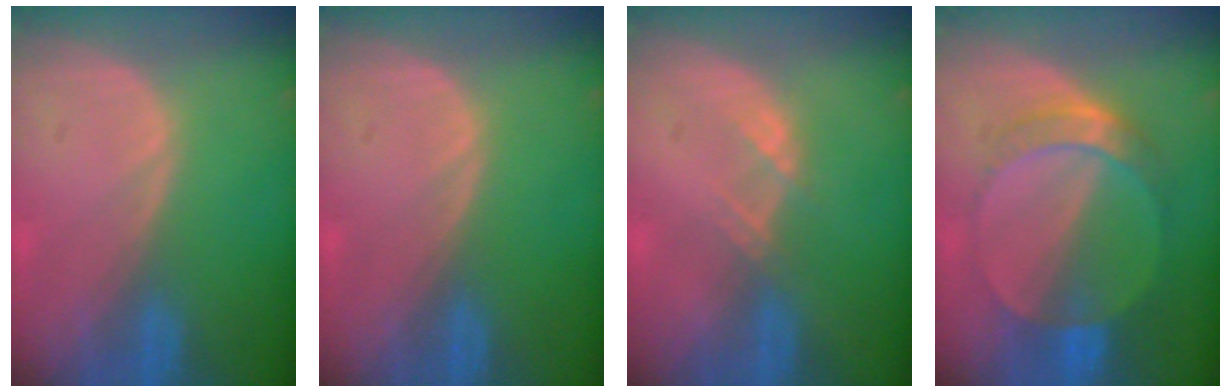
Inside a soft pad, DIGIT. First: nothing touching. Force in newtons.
{"total": 0.0}
{"total": 1.5, "press": 1.4, "slide": 0.2}
{"total": 7.2, "press": 6.4, "slide": 3.3}